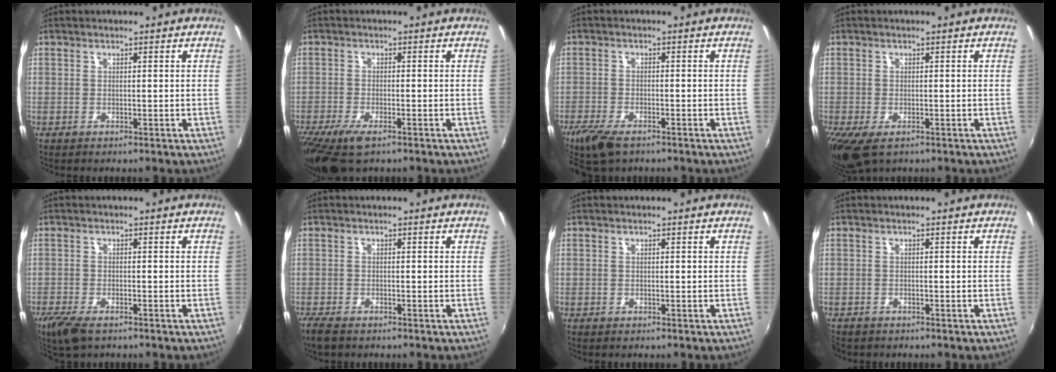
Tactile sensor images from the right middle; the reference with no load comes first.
{"total": 8.9, "force": [-5.8, 3.0, 6.0], "torque": [-0.143, -0.035, -0.108]}
{"total": 7.4, "force": [-5.4, 2.5, 4.3], "torque": [-0.112, -0.026, -0.104]}
{"total": 5.2, "force": [-3.0, 2.3, 3.5], "torque": [-0.072, -0.024, -0.048]}
{"total": 6.3, "force": [-4.6, 2.2, 3.8], "torque": [-0.097, -0.025, -0.088]}
{"total": 3.5, "force": [-2.8, 0.9, 1.9], "torque": [-0.048, -0.013, -0.054]}
{"total": 0.6, "force": [-0.4, 0.4, 0.0], "torque": [-0.001, 0.000, -0.007]}
{"total": 1.6, "force": [-1.3, 0.8, 0.3], "torque": [-0.012, -0.005, -0.024]}